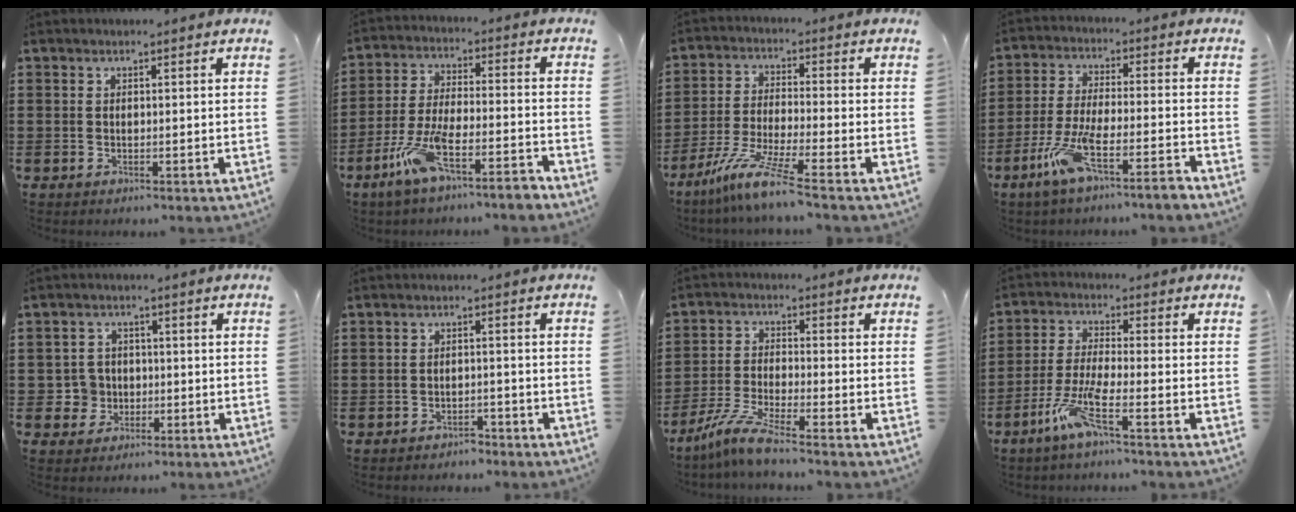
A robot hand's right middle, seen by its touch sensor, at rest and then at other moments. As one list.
[{"total": 8.7, "force": [-6.2, 1.2, 6.0], "torque": [-0.130, -0.004, -0.123]}, {"total": 8.1, "force": [-6.1, -0.2, 5.3], "torque": [-0.119, -0.019, -0.124]}, {"total": 8.0, "force": [-5.6, 0.6, 5.7], "torque": [-0.127, -0.008, -0.111]}, {"total": 3.9, "force": [-0.7, 3.8, 0.8], "torque": [-0.031, 0.010, -0.018]}, {"total": 2.0, "force": [-2.0, 0.4, -0.2], "torque": [-0.003, 0.005, -0.046]}, {"total": 6.1, "force": [-4.9, 0.1, 3.6], "torque": [-0.092, -0.020, -0.101]}, {"total": 6.9, "force": [-4.3, 0.6, 5.3], "torque": [-0.120, -0.010, -0.084]}]